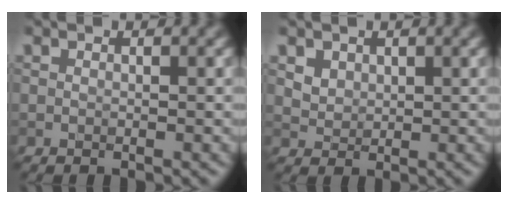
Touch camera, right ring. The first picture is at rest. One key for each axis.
{"total": 2.3, "fx": 1.3, "fy": 1.7, "fz": 0.9, "tx": -0.024, "ty": -0.005, "tz": 0.038}